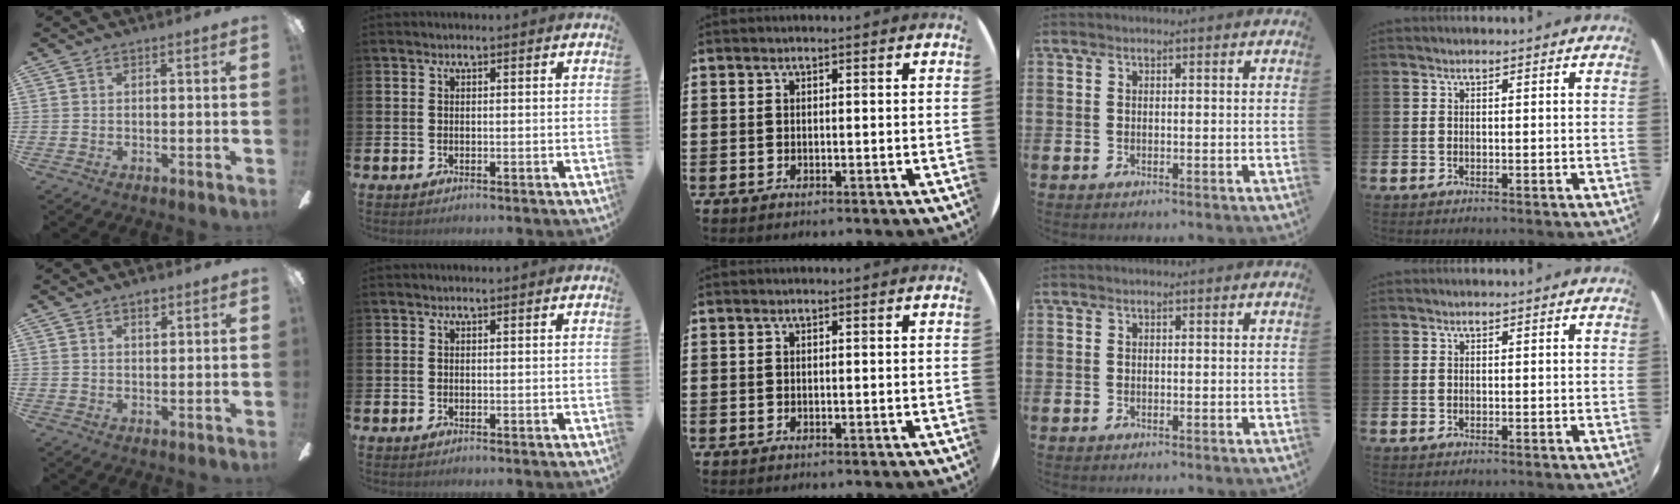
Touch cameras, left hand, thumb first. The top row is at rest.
{"thumb": {"total": 2.8, "force": [2.0, 1.4, 1.4], "torque": [-0.014, -0.004, 0.032]}}